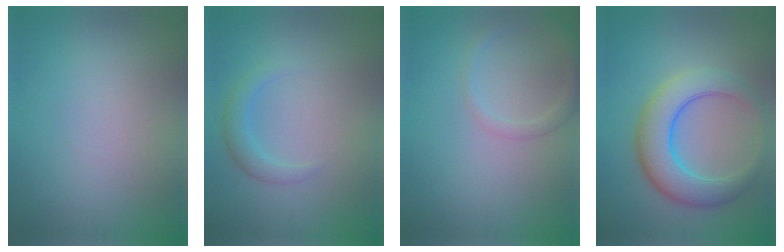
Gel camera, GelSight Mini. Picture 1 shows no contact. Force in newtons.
{"total": 2.0, "press": 2.0, "slide": 0.1}
{"total": 2.1, "press": 2.1, "slide": 0.1}
{"total": 6.9, "press": 6.9, "slide": 0.2}